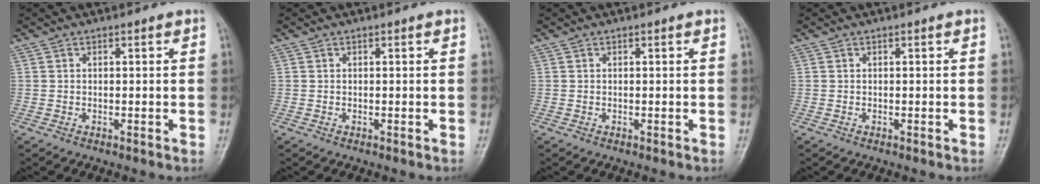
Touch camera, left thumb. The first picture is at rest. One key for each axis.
{"total": 0.0}
{"total": 0.0}
{"total": 0.0}